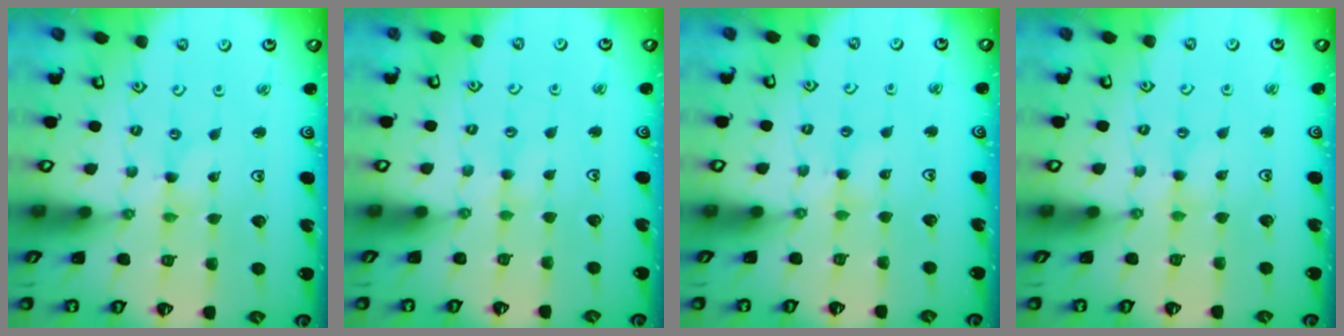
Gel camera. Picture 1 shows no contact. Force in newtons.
{"total": 0.6, "press": 0.6, "slide": 0.2}
{"total": 2.7, "press": 2.7, "slide": 0.5}
{"total": 1.7, "press": 1.7, "slide": 0.3}